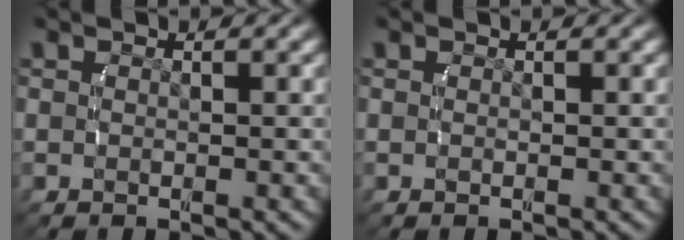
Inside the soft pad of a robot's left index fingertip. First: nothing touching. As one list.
[{"total": 0.0}]